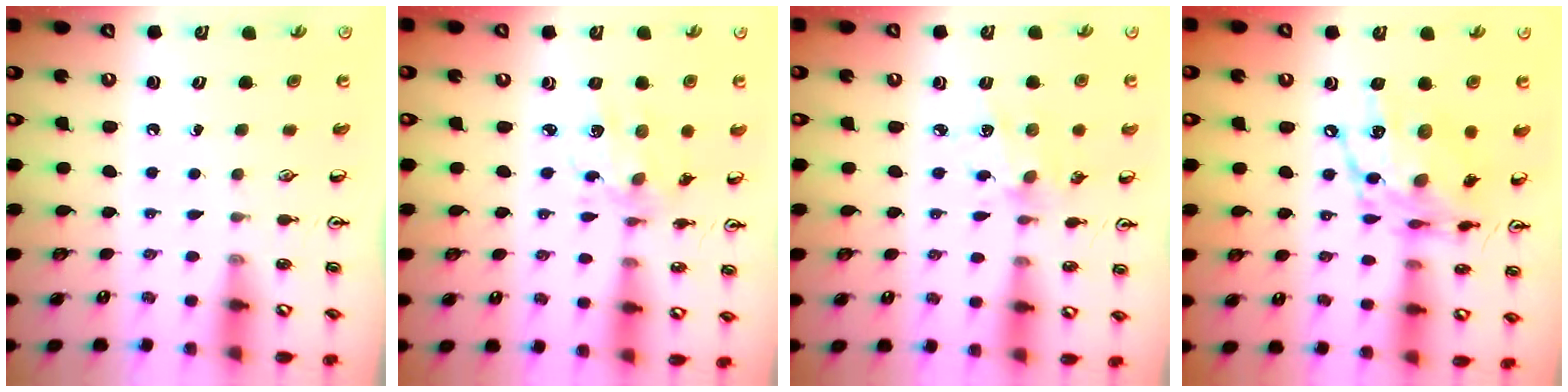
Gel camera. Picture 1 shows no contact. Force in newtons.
{"total": 6.6, "press": 6.4, "slide": 1.6}
{"total": 7.2, "press": 7.2, "slide": 0.4}
{"total": 15.1, "press": 15.1, "slide": 1.1}